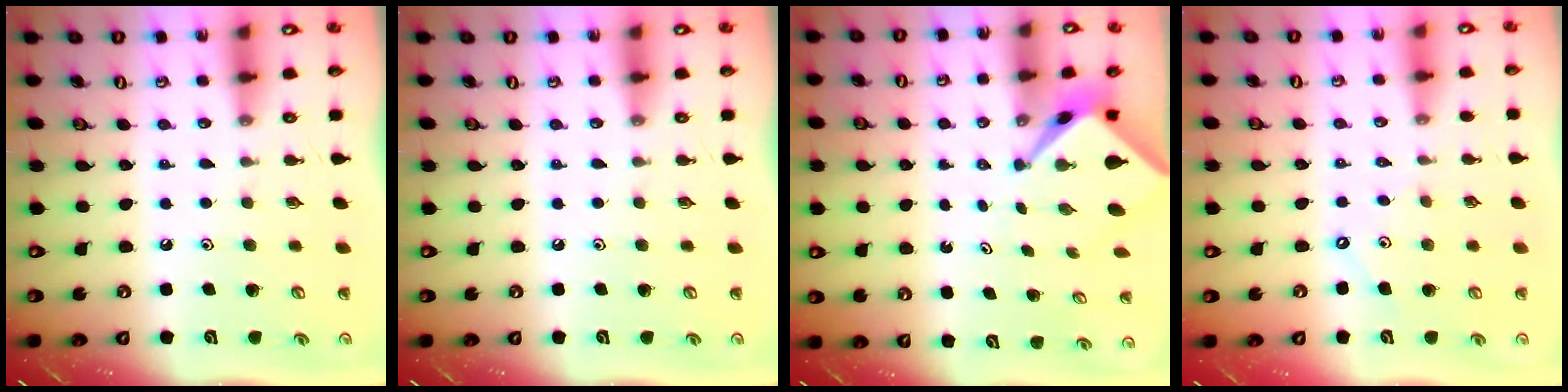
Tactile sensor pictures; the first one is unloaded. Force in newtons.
{"total": 0.0}
{"total": 2.6, "press": 2.6, "slide": 0.2}
{"total": 3.4, "press": 3.4, "slide": 0.5}